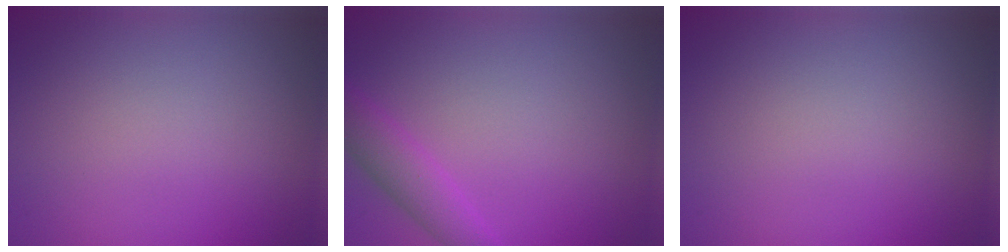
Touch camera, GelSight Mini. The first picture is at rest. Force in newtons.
{"total": 2.9, "press": 2.9, "slide": 0.2}
{"total": 0.0}